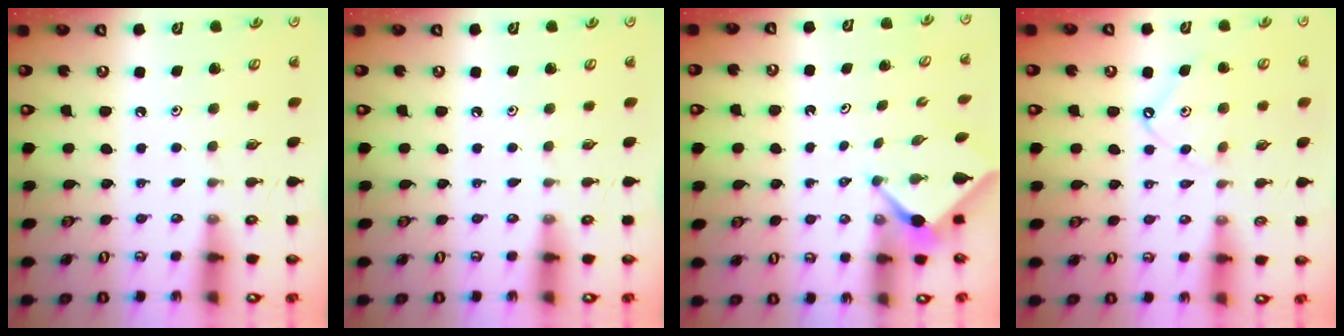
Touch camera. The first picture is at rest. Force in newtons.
{"total": 0.0}
{"total": 2.4, "press": 2.4, "slide": 0.3}
{"total": 8.8, "press": 8.8, "slide": 0.9}